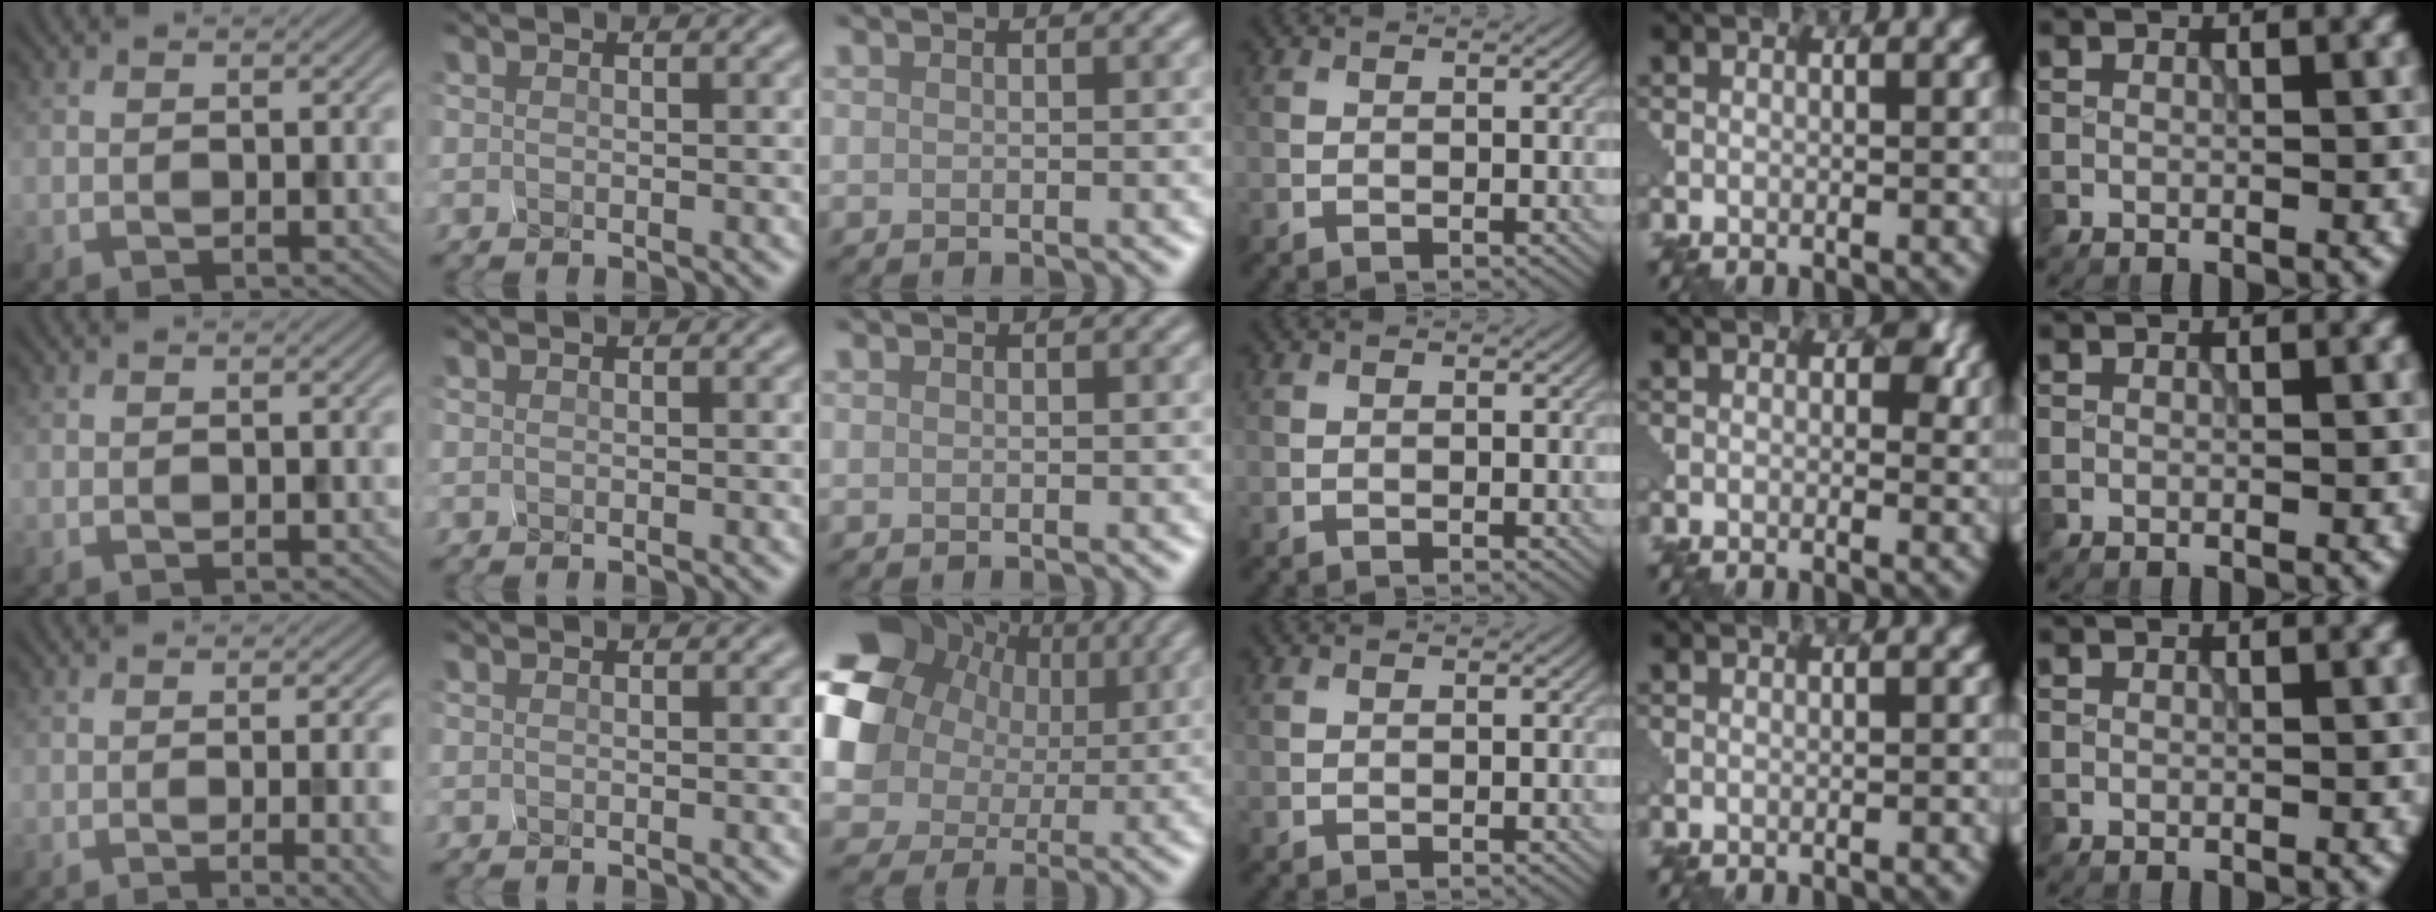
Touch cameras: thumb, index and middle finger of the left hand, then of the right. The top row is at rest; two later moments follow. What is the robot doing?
{"motion": "squeeze", "object": "hand grip exerciser"}